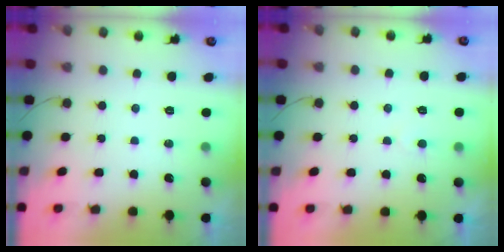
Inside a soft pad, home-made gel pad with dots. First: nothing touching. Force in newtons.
{"total": 2.6, "press": 2.6, "slide": 0.4}